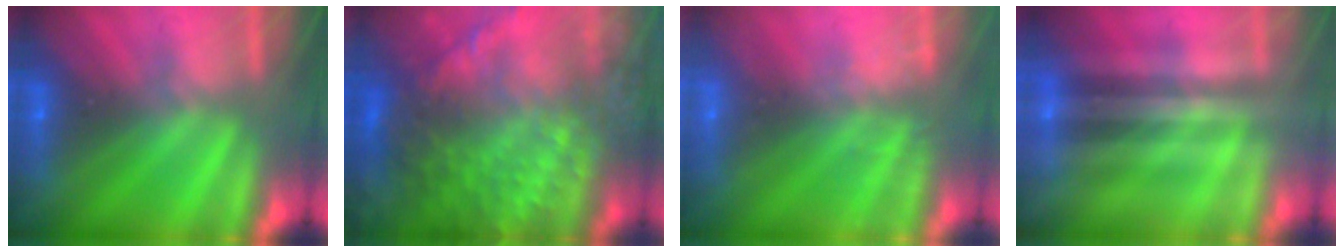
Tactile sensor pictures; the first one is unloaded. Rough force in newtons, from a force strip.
{"total": 8.7}
{"total": 2.5}
{"total": 1.9}